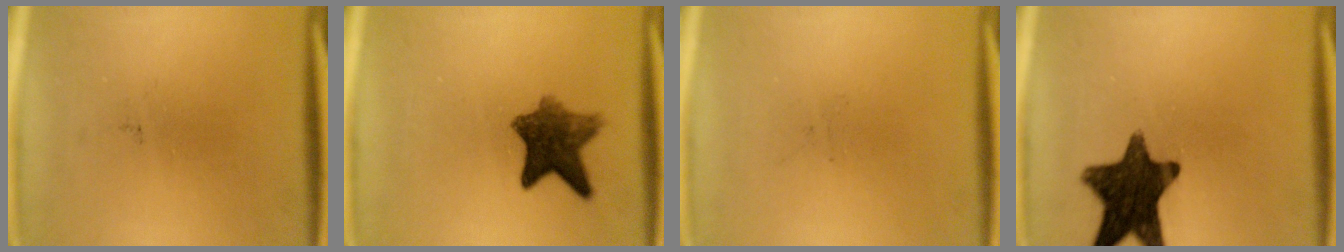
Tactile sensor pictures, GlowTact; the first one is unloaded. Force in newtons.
{"total": 7.7}
{"total": 0.0}
{"total": 14.3}